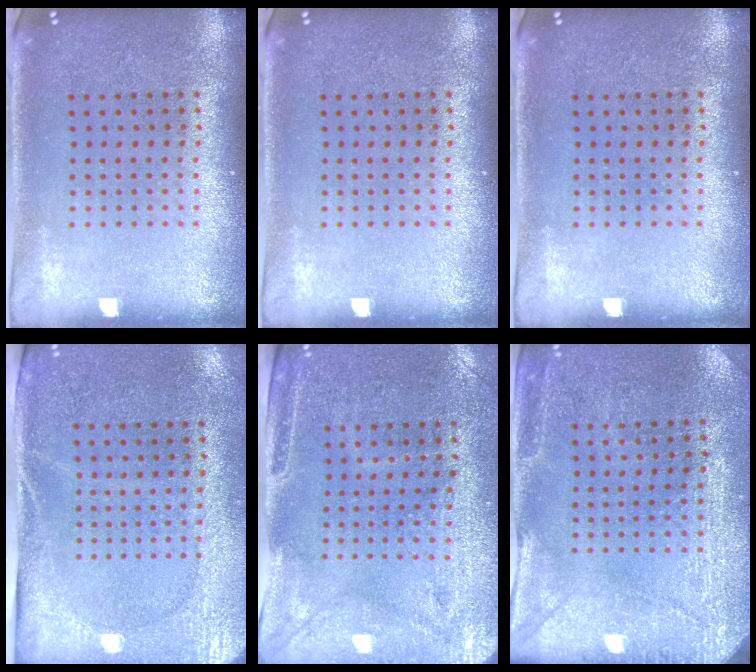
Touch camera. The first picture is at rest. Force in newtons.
{"total": 0.0}
{"total": 0.0}
{"total": 2.8, "press": 2.3, "slide": 1.6}
{"total": 3.0, "press": 2.5, "slide": 1.5}
{"total": 3.0, "press": 2.8, "slide": 1.0}